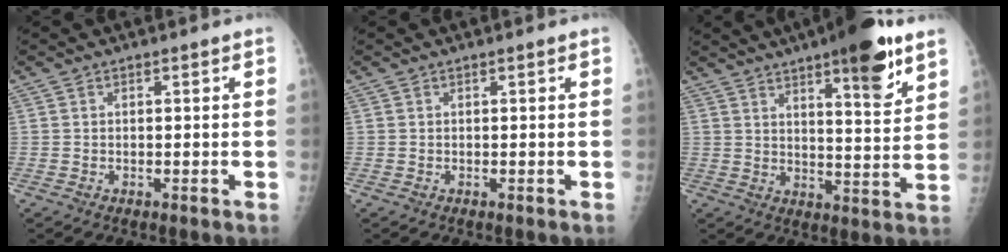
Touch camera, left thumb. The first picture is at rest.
{"total": 0.0}
{"total": 14.2, "force": [8.5, 3.4, 10.9], "torque": [-0.132, -0.047, 0.121]}